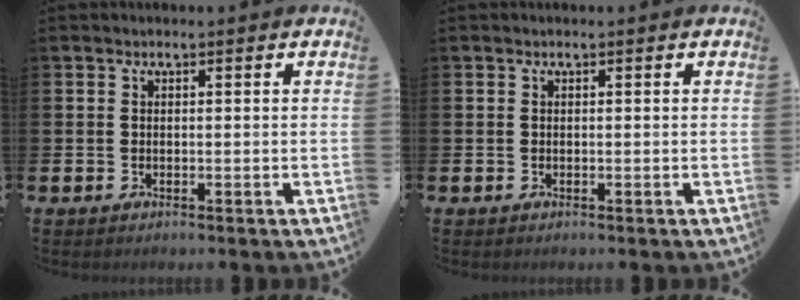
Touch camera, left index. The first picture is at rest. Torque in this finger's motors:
{"motor_torque": [0.00, 0.00, 0.00, 0.00]}